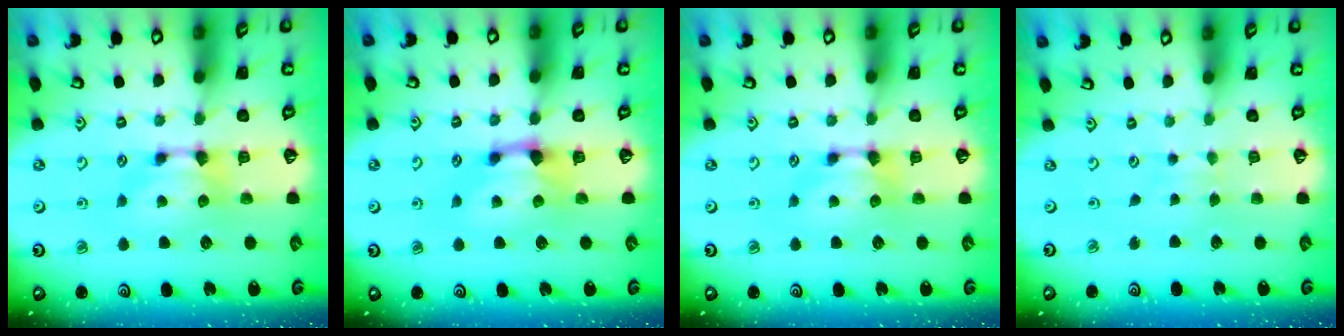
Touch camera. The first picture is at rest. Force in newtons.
{"total": 1.2, "press": 0.3, "slide": 1.2}
{"total": 0.0}
{"total": 3.7, "press": 3.7, "slide": 0.1}